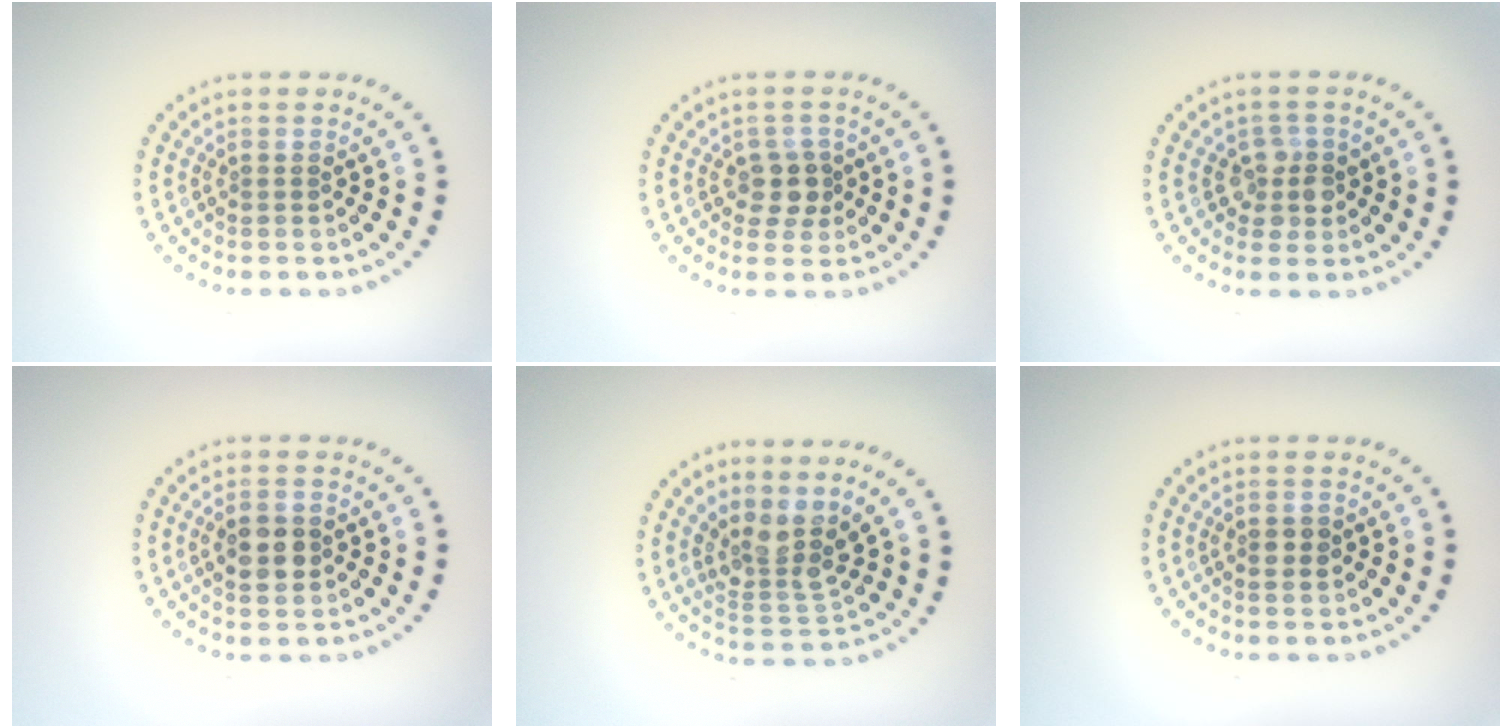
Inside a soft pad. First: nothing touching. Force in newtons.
{"total": 2.4, "press": 2.1, "slide": 1.2}
{"total": 2.3, "press": 2.1, "slide": 1.1}
{"total": 3.3, "press": 3.3, "slide": 0.2}
{"total": 3.7, "press": 2.9, "slide": 2.2}
{"total": 1.4, "press": 1.4, "slide": 0.1}